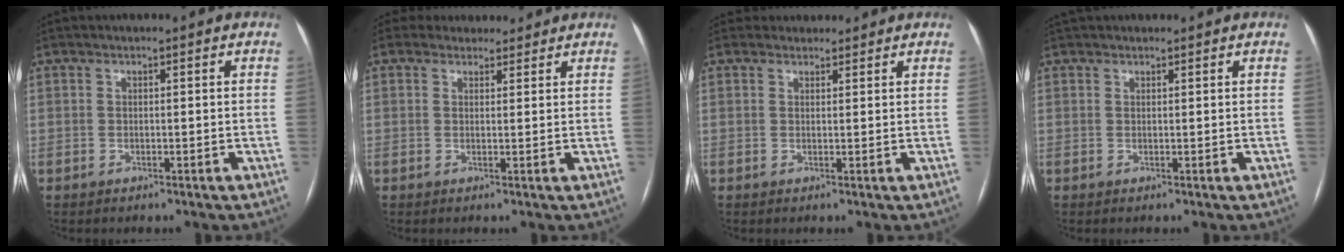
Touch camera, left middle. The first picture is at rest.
{"total": 5.0, "force": [4.4, 2.3, 0.2], "torque": [0.006, 0.019, 0.056]}
{"total": 2.5, "force": [2.1, 1.2, -0.4], "torque": [0.012, 0.016, 0.029]}
{"total": 2.6, "force": [2.3, 0.8, 0.8], "torque": [-0.015, 0.034, 0.039]}